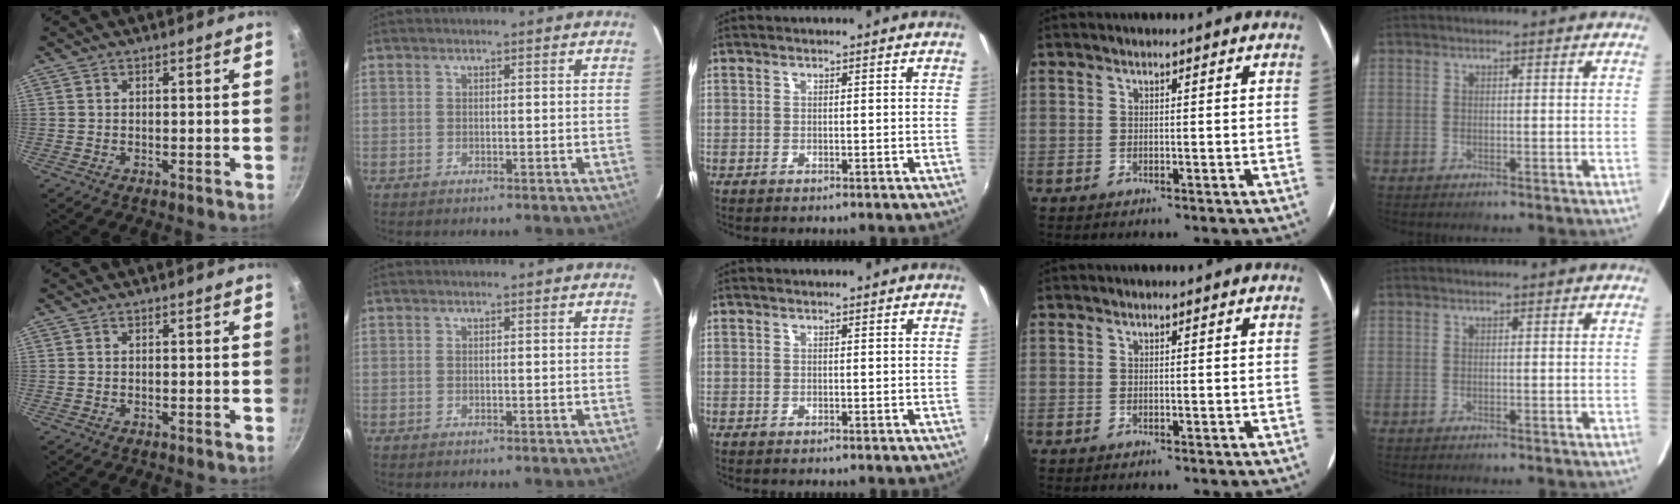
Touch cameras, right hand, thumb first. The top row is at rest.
{}